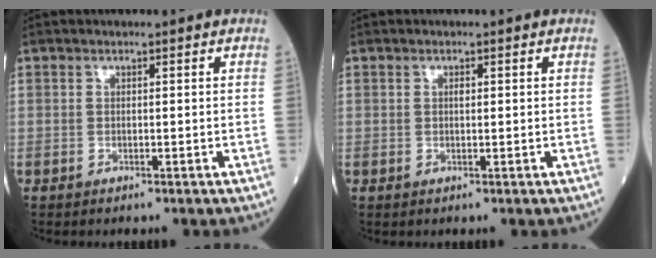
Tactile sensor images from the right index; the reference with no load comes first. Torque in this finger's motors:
{"motor_torque": [0.19, 0.03, -0.03, 0.00]}